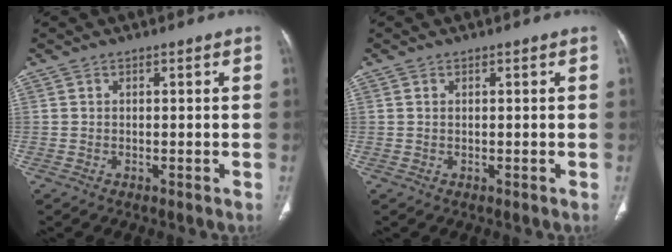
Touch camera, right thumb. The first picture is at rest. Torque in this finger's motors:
{"motor_torque": [-0.26, 0.06, -0.02, 0.39, 0.04]}